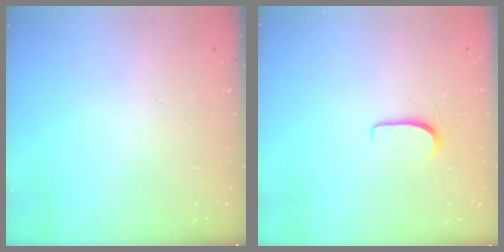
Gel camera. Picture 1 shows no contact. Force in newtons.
{"total": 5.1, "press": 5.1, "slide": 0.6}